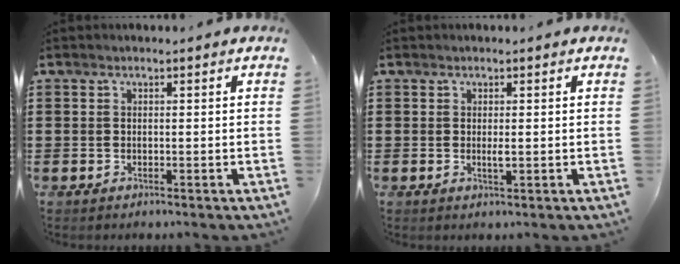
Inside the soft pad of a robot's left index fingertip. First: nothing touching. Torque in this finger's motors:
{"motor_torque": [0.23, 0.08, 0.03, 0.02]}